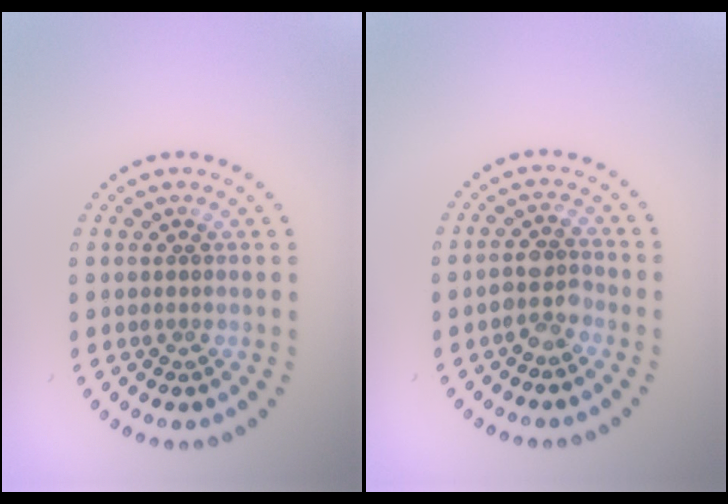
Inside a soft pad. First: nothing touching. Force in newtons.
{"total": 2.3, "press": 2.1, "slide": 1.1}